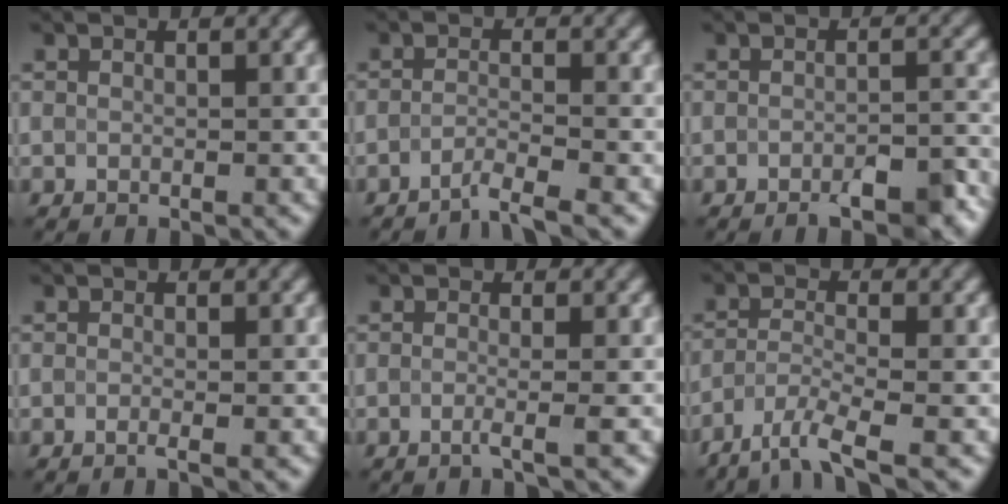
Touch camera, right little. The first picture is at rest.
{"total": 2.3, "force": [-2.3, -0.2, 0.3], "torque": [-0.002, 0.002, -0.052]}
{"total": 3.8, "force": [-3.2, 0.6, 1.9], "torque": [-0.029, -0.001, -0.044]}
{"total": 1.0, "force": [-0.7, 0.2, 0.6], "torque": [-0.007, -0.006, -0.015]}
{"total": 1.3, "force": [-0.9, 0.2, 0.9], "torque": [-0.010, -0.010, -0.022]}
{"total": 4.3, "force": [-3.9, 0.2, 1.7], "torque": [-0.038, -0.008, -0.080]}